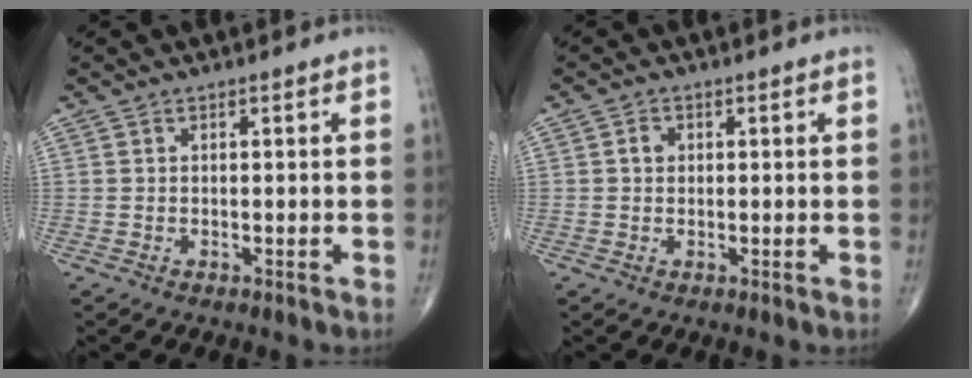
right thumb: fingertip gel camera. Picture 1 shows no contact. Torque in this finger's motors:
{"motor_torque": [-0.07, 0.03, 0.15, -0.02, 0.00]}